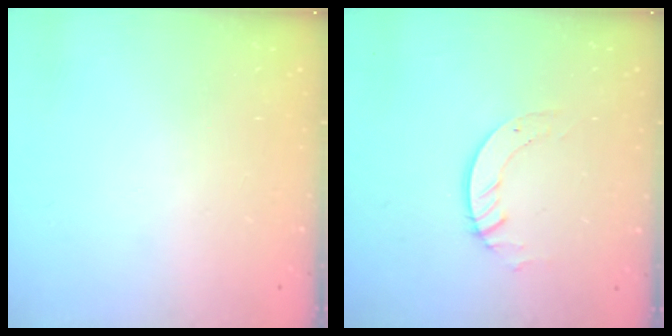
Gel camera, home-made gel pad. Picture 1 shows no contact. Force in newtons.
{"total": 3.4, "press": 3.4, "slide": 0.1}